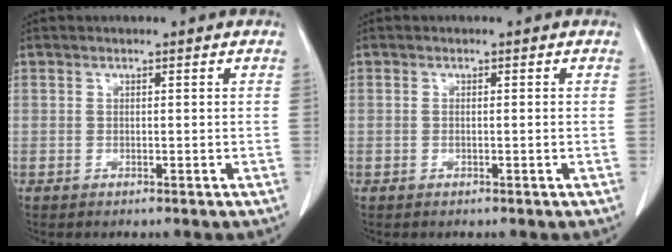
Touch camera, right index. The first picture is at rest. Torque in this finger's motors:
{"motor_torque": [-0.13, -0.03, -0.05, -0.01]}